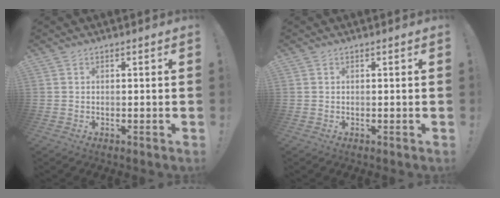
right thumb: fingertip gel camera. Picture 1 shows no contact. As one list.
[{"total": 0.0}]